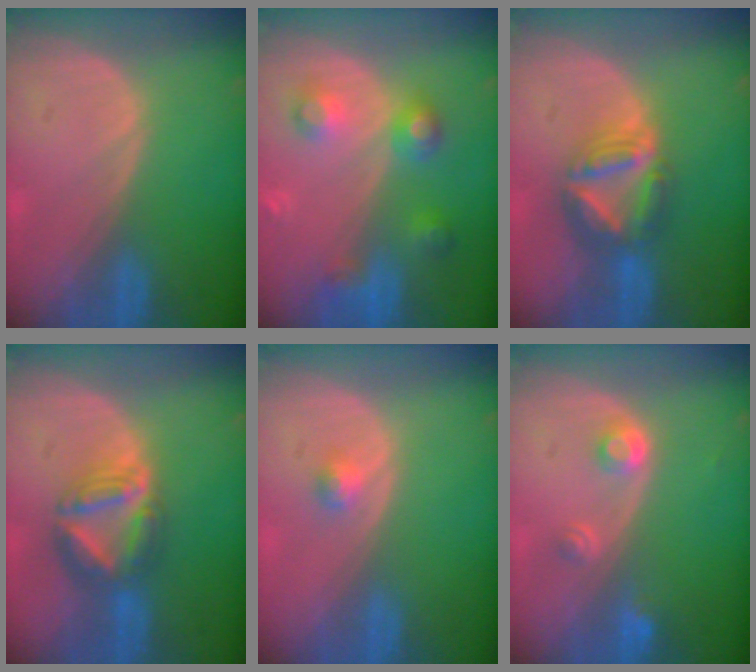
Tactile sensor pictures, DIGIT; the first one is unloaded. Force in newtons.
{"total": 6.0, "press": 6.0, "slide": 0.3}
{"total": 7.9, "press": 6.7, "slide": 4.1}
{"total": 7.5, "press": 6.6, "slide": 3.4}
{"total": 1.7, "press": 1.4, "slide": 0.8}
{"total": 3.0, "press": 2.8, "slide": 0.9}